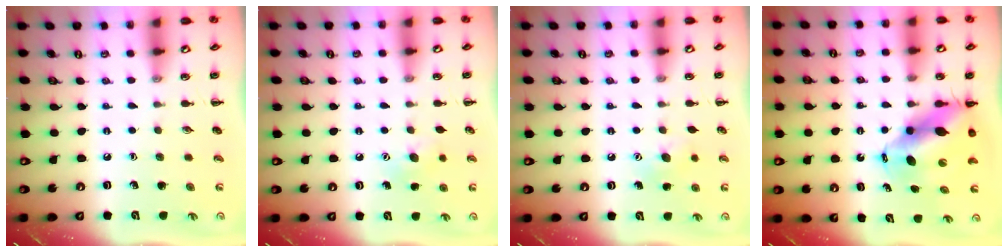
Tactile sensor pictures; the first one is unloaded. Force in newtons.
{"total": 6.2, "press": 6.0, "slide": 1.6}
{"total": 6.2, "press": 6.0, "slide": 1.6}
{"total": 10.3, "press": 10.0, "slide": 2.6}